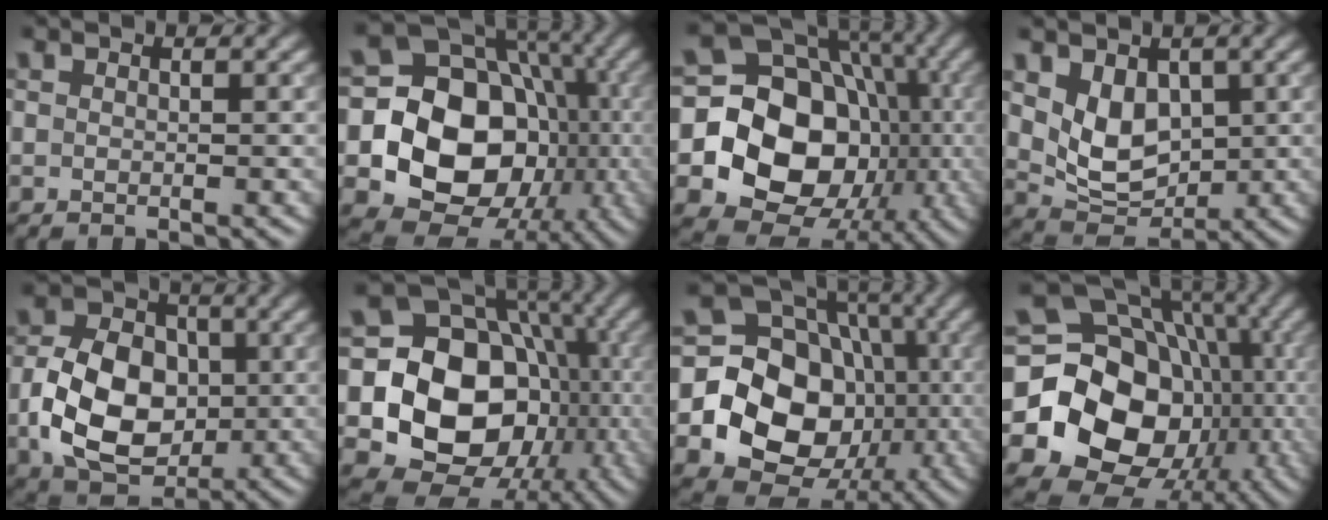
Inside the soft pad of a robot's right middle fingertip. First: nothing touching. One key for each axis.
{"total": 16.6, "fx": -2.6, "fy": 14.1, "fz": 8.4, "tx": -0.115, "ty": -0.018, "tz": -0.062}
{"total": 16.7, "fx": -2.8, "fy": 14.1, "fz": 8.6, "tx": -0.121, "ty": -0.022, "tz": -0.063}
{"total": 5.2, "fx": 1.0, "fy": 3.7, "fz": 3.4, "tx": -0.063, "ty": -0.015, "tz": 0.026}
{"total": 9.5, "fx": -1.3, "fy": 6.9, "fz": 6.4, "tx": -0.128, "ty": -0.002, "tz": -0.029}
{"total": 16.5, "fx": -2.2, "fy": 13.9, "fz": 8.5, "tx": -0.121, "ty": -0.017, "tz": -0.051}
{"total": 16.5, "fx": -3.1, "fy": 14.1, "fz": 8.0, "tx": -0.128, "ty": -0.021, "tz": -0.072}
{"total": 20.2, "fx": -2.9, "fy": 17.2, "fz": 10.3, "tx": -0.153, "ty": -0.009, "tz": -0.065}